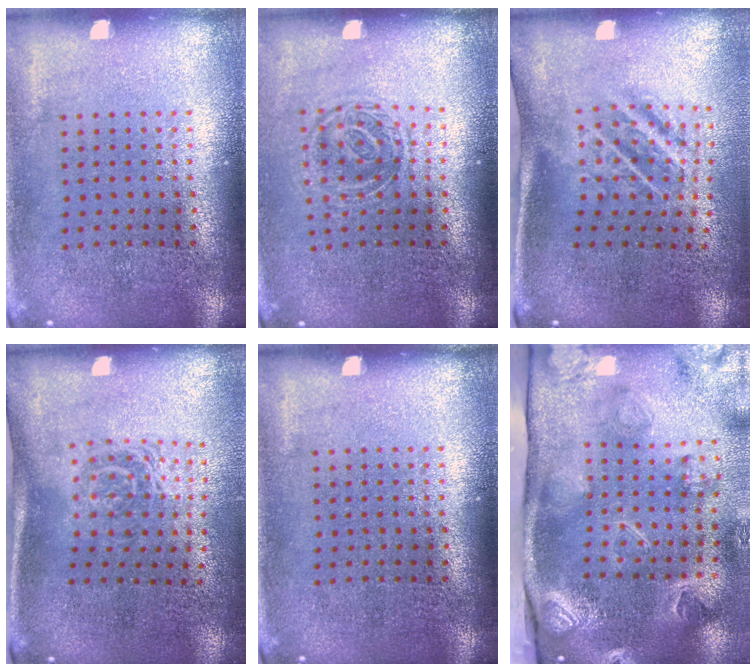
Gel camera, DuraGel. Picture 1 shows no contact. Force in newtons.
{"total": 1.3, "press": 1.1, "slide": 0.7}
{"total": 1.9, "press": 1.2, "slide": 1.5}
{"total": 1.6, "press": 1.1, "slide": 1.1}
{"total": 0.0}
{"total": 3.7, "press": 3.1, "slide": 2.1}